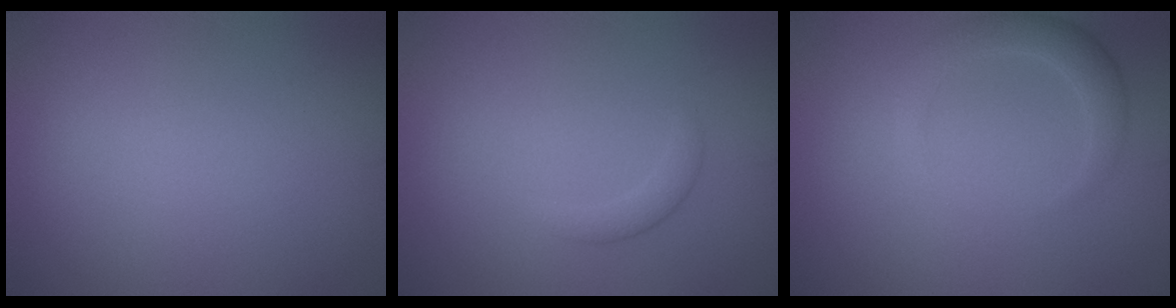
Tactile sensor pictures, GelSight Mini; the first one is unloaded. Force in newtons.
{"total": 1.3, "press": 1.3, "slide": 0.0}
{"total": 2.5, "press": 2.5, "slide": 0.2}